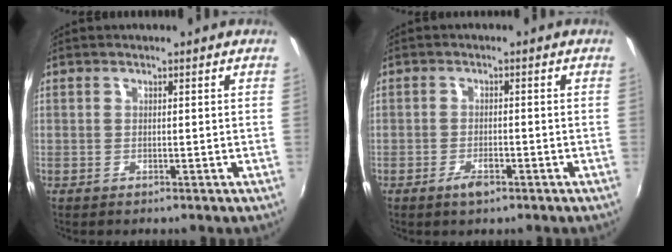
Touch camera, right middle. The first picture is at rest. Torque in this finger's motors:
{"motor_torque": [0.12, -0.06, 0.12, 0.00]}